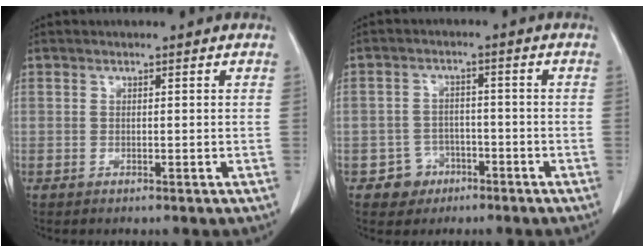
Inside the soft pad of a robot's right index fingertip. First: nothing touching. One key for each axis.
{"total": 4.5, "fx": -2.3, "fy": 3.8, "fz": 0.0, "tx": 0.009, "ty": 0.017, "tz": -0.034}